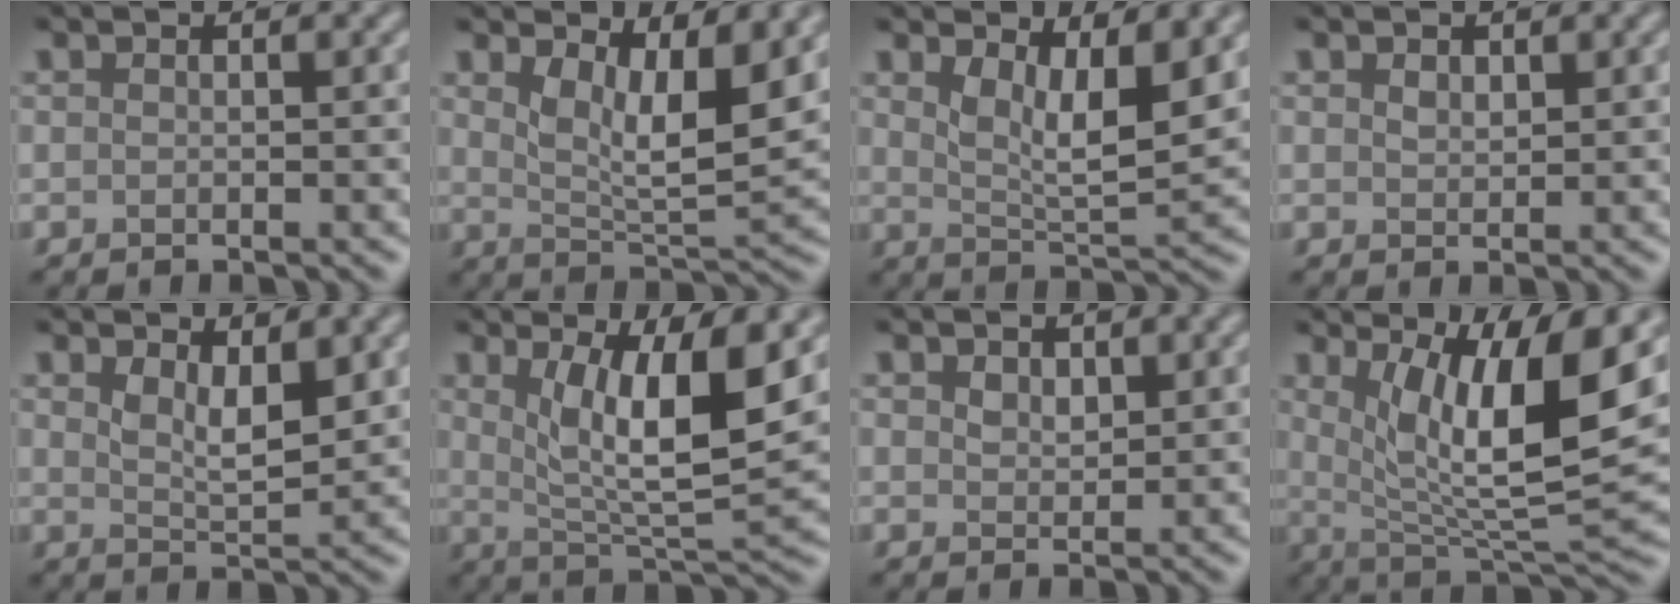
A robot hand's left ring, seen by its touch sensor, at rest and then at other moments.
{"total": 6.2, "force": [2.8, 2.2, 5.1], "torque": [-0.089, -0.016, 0.053]}
{"total": 5.6, "force": [2.5, 2.0, 4.6], "torque": [-0.083, -0.013, 0.047]}
{"total": 1.1, "force": [0.7, 0.6, 0.5], "torque": [-0.011, -0.001, 0.014]}
{"total": 3.6, "force": [1.5, 1.5, 2.9], "torque": [-0.055, -0.007, 0.032]}
{"total": 8.0, "force": [2.2, 2.1, 7.4], "torque": [-0.125, -0.019, 0.044]}
{"total": 1.5, "force": [0.9, 1.0, 0.8], "torque": [-0.014, -0.001, 0.017]}
{"total": 10.4, "force": [3.0, 2.5, 9.7], "torque": [-0.154, -0.015, 0.056]}